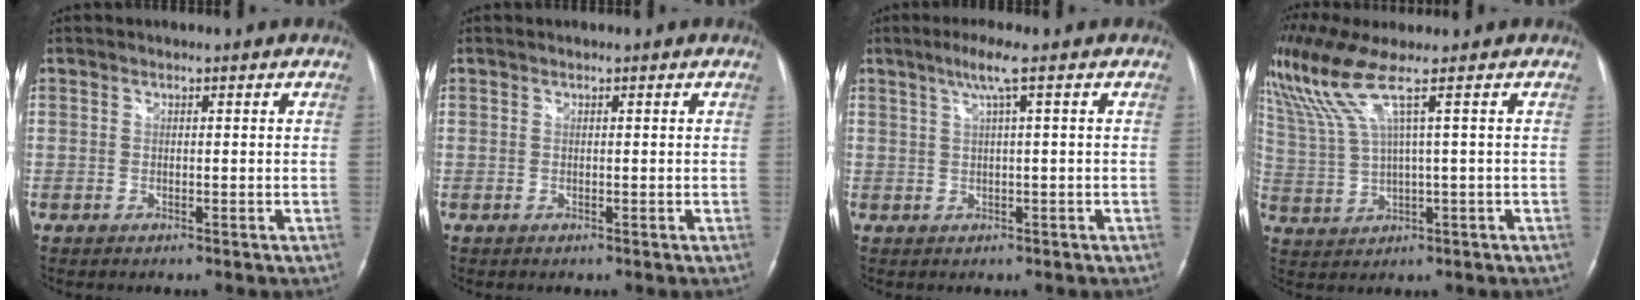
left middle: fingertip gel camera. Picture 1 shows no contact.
{"total": 0.0}
{"total": 3.4, "force": [1.5, -0.8, 3.0], "torque": [-0.065, 0.007, 0.032]}
{"total": 7.3, "force": [4.4, -1.3, 5.7], "torque": [-0.135, 0.015, 0.102]}